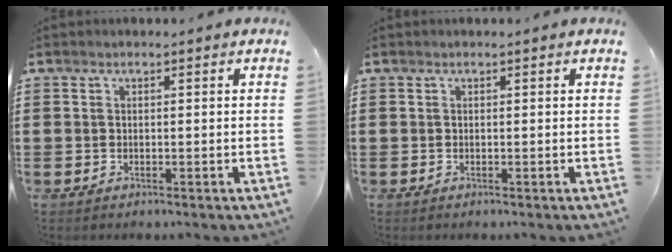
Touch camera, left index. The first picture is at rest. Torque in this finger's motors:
{"motor_torque": [-0.01, -0.14, 0.00, 0.01]}